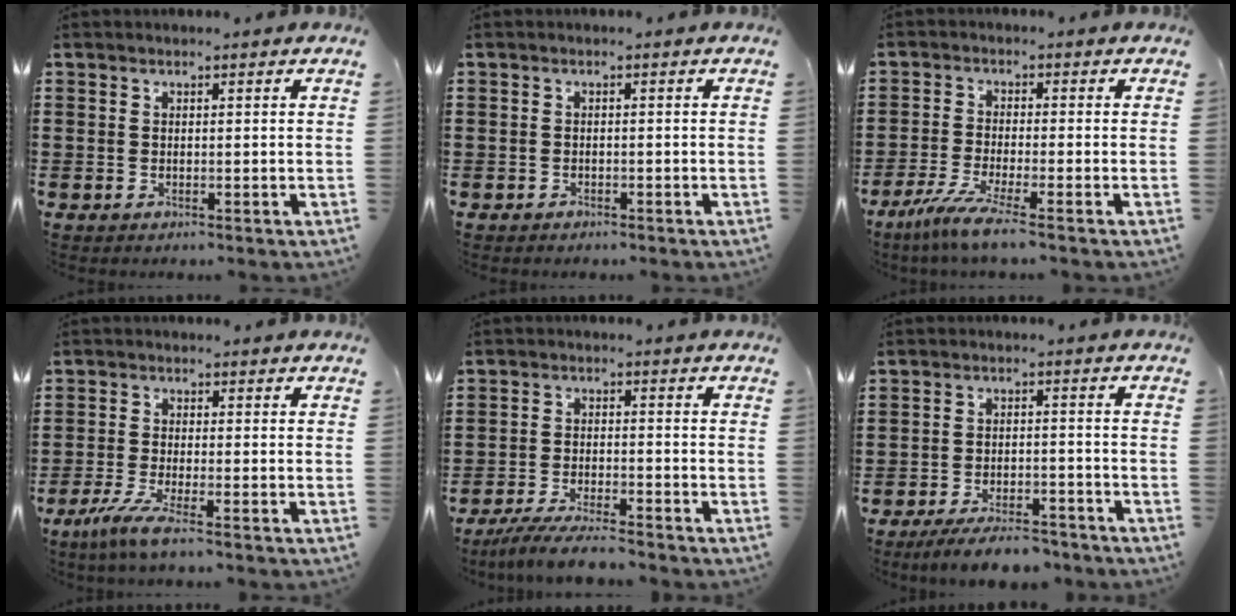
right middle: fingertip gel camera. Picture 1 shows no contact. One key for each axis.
{"total": 0.8, "fx": -0.8, "fy": 0.3, "fz": 0.0, "tx": -0.003, "ty": -0.001, "tz": -0.017}
{"total": 4.8, "fx": -3.4, "fy": -0.1, "fz": 3.5, "tx": -0.085, "ty": -0.024, "tz": -0.066}
{"total": 4.5, "fx": -3.0, "fy": 0.0, "fz": 3.3, "tx": -0.082, "ty": -0.020, "tz": -0.060}
{"total": 5.1, "fx": -4.7, "fy": 0.0, "fz": 1.9, "tx": -0.046, "ty": -0.012, "tz": -0.092}
{"total": 5.5, "fx": -5.1, "fy": 0.7, "fz": 2.1, "tx": -0.038, "ty": -0.003, "tz": -0.097}